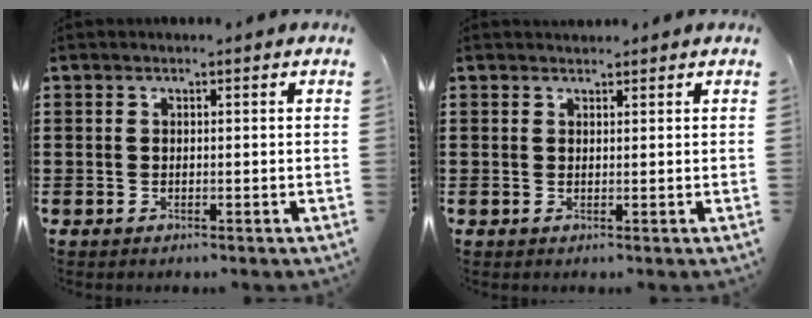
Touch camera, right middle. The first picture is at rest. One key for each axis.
{"total": 1.0, "fx": 1.0, "fy": 0.4, "fz": -0.1, "tx": 0.008, "ty": -0.002, "tz": 0.017}